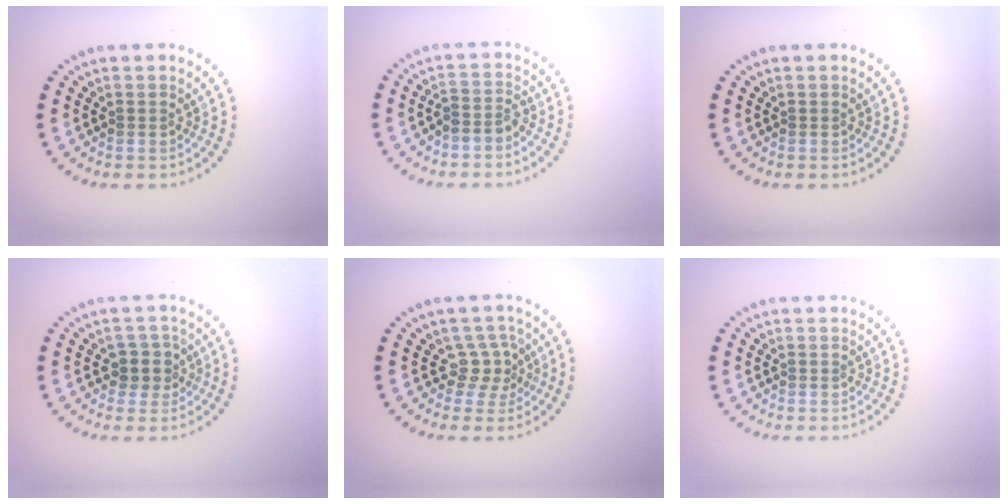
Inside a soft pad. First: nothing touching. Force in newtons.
{"total": 2.0, "press": 1.6, "slide": 1.1}
{"total": 0.0}
{"total": 2.2, "press": 1.9, "slide": 1.1}
{"total": 2.2, "press": 1.4, "slide": 1.7}
{"total": 0.0}